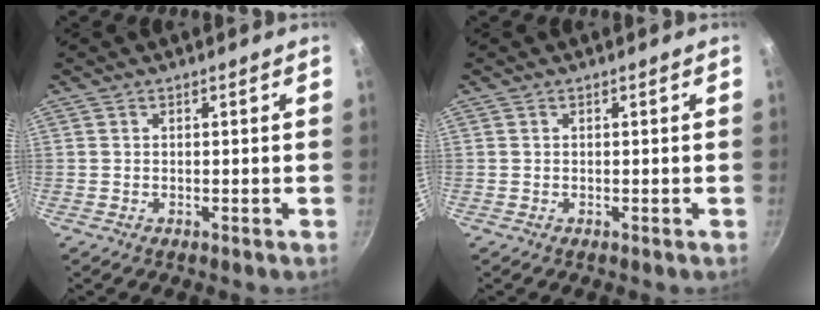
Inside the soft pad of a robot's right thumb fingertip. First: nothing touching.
{"total": 0.0}